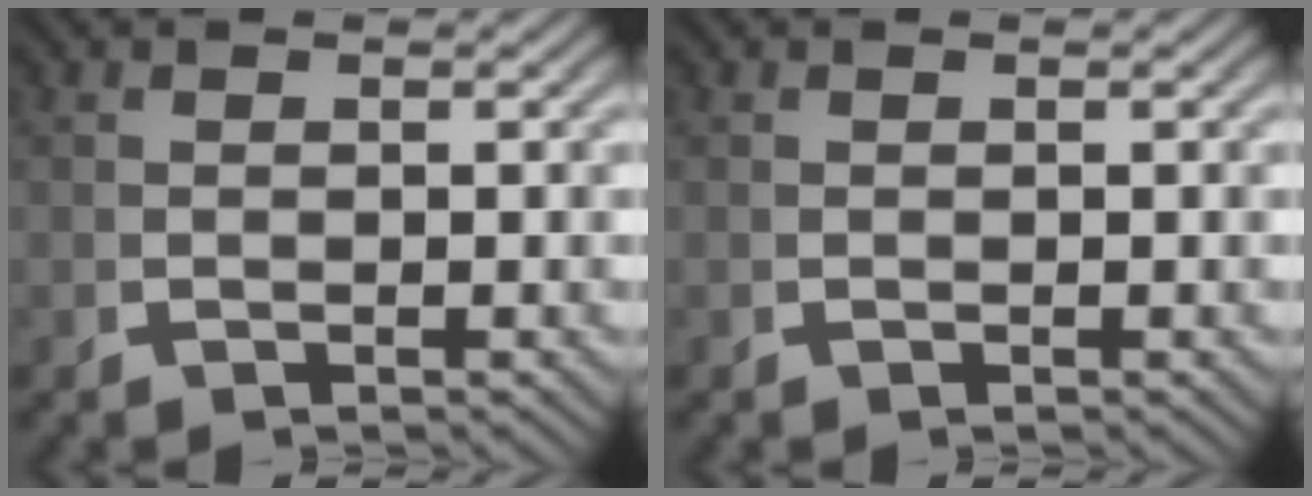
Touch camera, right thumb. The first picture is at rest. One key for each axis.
{"total": 0.0}